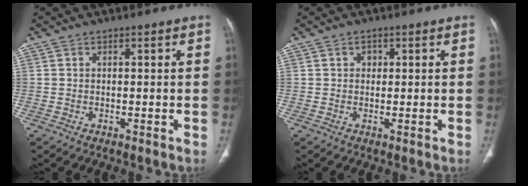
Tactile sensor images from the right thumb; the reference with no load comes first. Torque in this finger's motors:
{"motor_torque": [-0.43, 0.33, -0.27, 0.25, 0.04]}